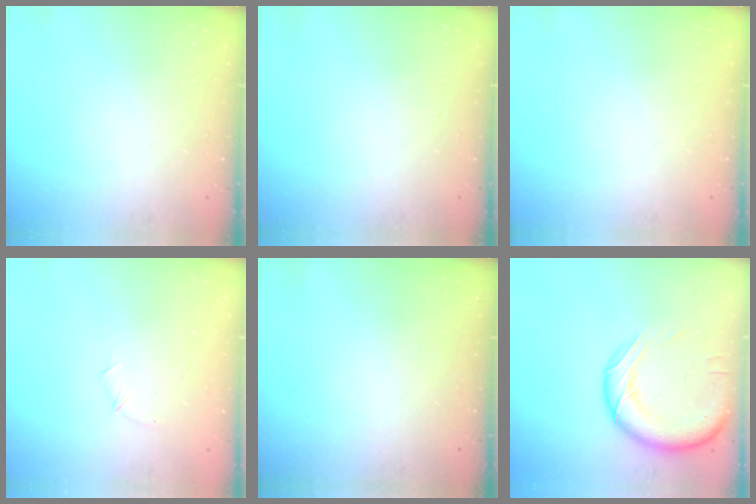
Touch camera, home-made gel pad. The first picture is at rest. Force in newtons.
{"total": 0.0}
{"total": 0.0}
{"total": 5.0, "press": 4.9, "slide": 1.3}
{"total": 0.0}
{"total": 16.1, "press": 15.8, "slide": 3.0}